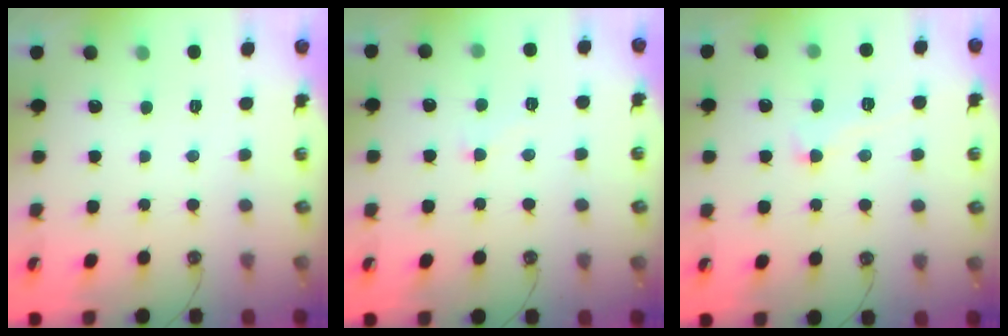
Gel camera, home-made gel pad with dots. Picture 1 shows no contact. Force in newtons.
{"total": 4.0, "press": 3.9, "slide": 0.9}
{"total": 1.1, "press": 0.4, "slide": 1.0}